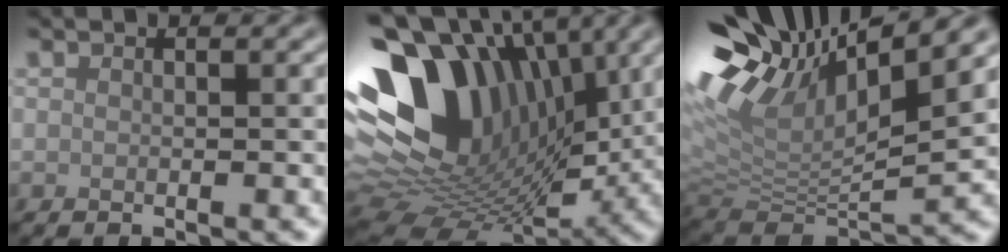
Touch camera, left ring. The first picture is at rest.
{"total": 15.3, "force": [3.9, 9.9, 11.0], "torque": [-0.228, 0.008, 0.072]}
{"total": 12.6, "force": [5.9, 5.0, 10.0], "torque": [-0.204, 0.018, 0.106]}